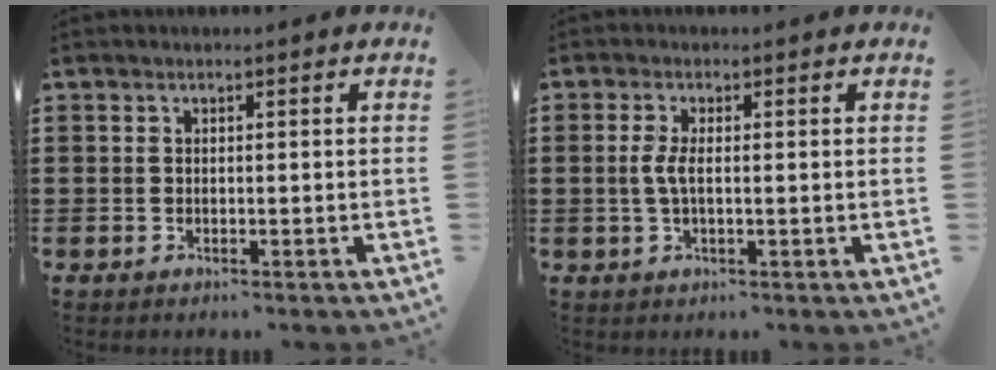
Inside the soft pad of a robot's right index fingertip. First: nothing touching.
{"total": 3.4, "force": [-0.2, 0.6, 3.3], "torque": [-0.089, -0.010, -0.016]}